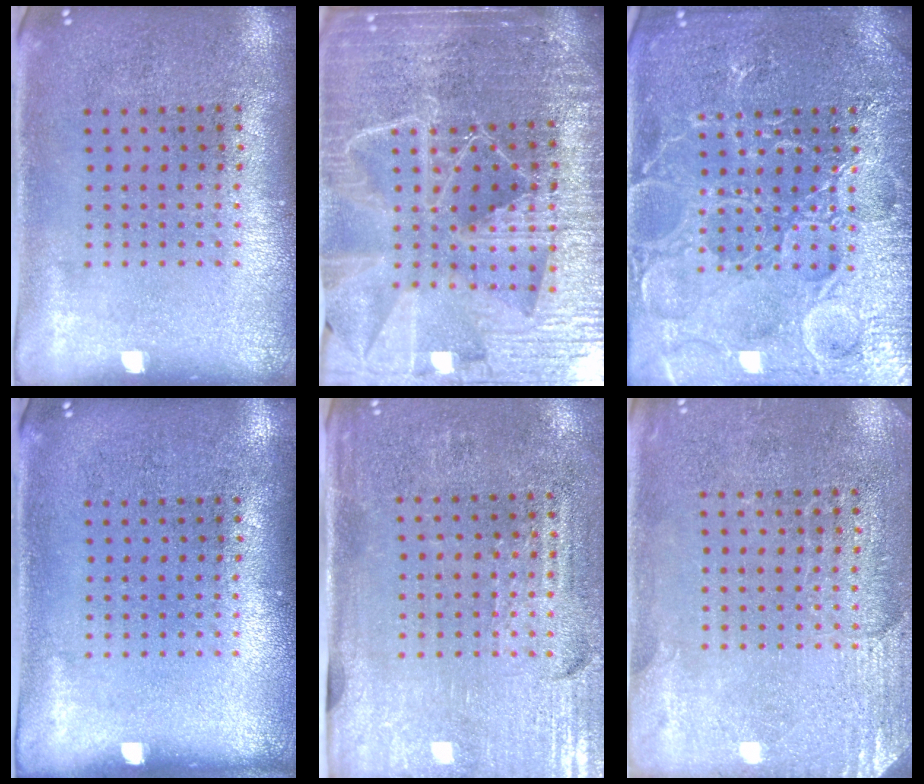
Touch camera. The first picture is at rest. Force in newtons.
{"total": 6.4, "press": 5.6, "slide": 3.3}
{"total": 6.9, "press": 6.9, "slide": 0.9}
{"total": 0.0}
{"total": 3.4, "press": 3.1, "slide": 1.4}
{"total": 2.6, "press": 2.4, "slide": 1.1}